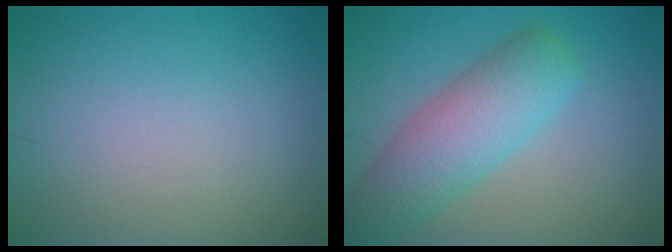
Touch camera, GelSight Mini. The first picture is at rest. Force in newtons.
{"total": 6.2, "press": 6.2, "slide": 0.2}